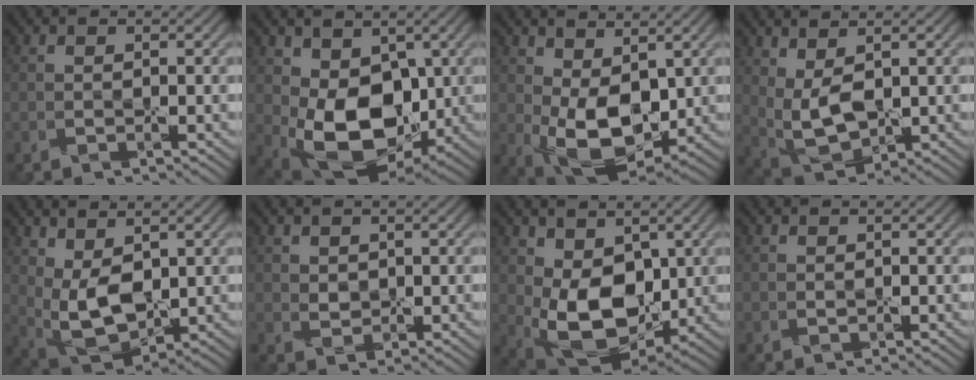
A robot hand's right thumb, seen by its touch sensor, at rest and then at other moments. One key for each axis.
{"total": 11.5, "fx": 0.4, "fy": 8.0, "fz": 8.3, "tx": -0.180, "ty": -0.027, "tz": 0.012}
{"total": 9.7, "fx": 0.7, "fy": 5.7, "fz": 7.8, "tx": -0.165, "ty": -0.009, "tz": 0.019}
{"total": 6.2, "fx": 1.7, "fy": 3.4, "fz": 4.9, "tx": -0.122, "ty": -0.003, "tz": 0.039}
{"total": 8.0, "fx": 2.0, "fy": 4.6, "fz": 6.2, "tx": -0.157, "ty": -0.002, "tz": 0.046}
{"total": 1.6, "fx": 0.9, "fy": 1.2, "fz": 0.3, "tx": -0.013, "ty": -0.002, "tz": 0.024}
{"total": 10.8, "fx": 1.1, "fy": 7.3, "fz": 7.9, "tx": -0.179, "ty": -0.019, "tz": 0.027}
{"total": 0.0}